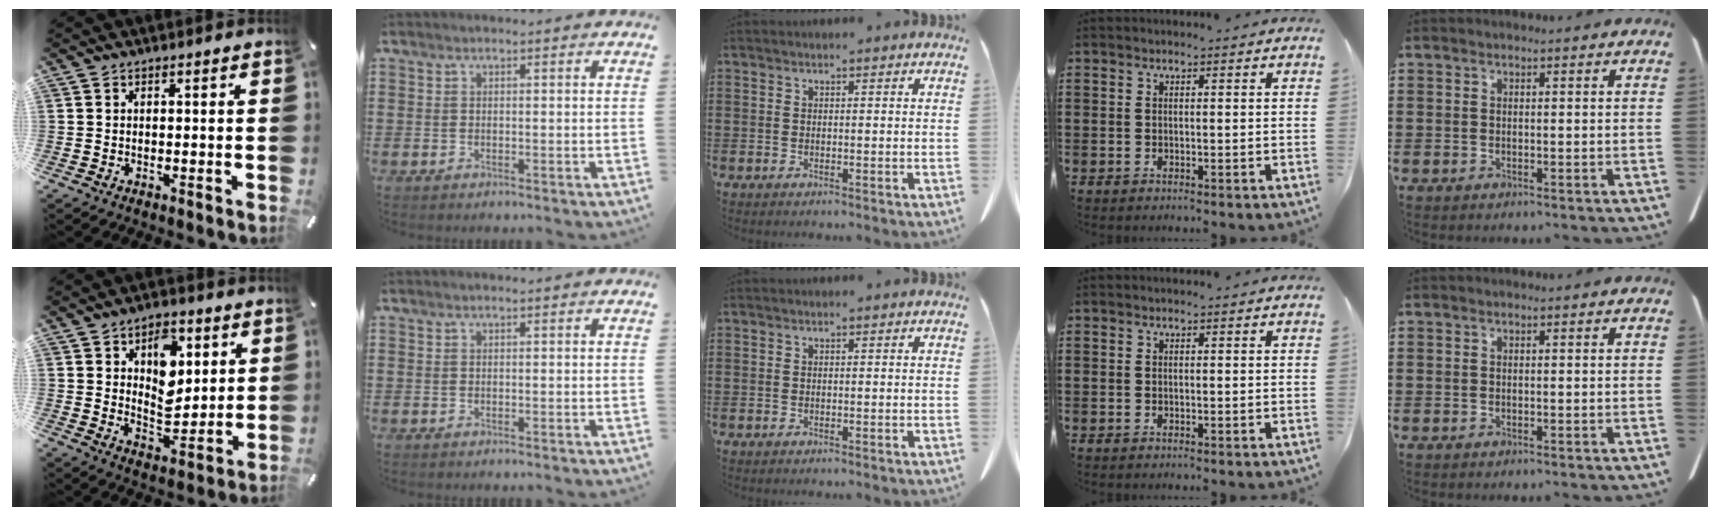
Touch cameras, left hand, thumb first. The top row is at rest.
{"thumb": {"total": 10.9, "force": [3.7, 7.8, 6.5], "torque": [-0.077, -0.009, 0.065]}}